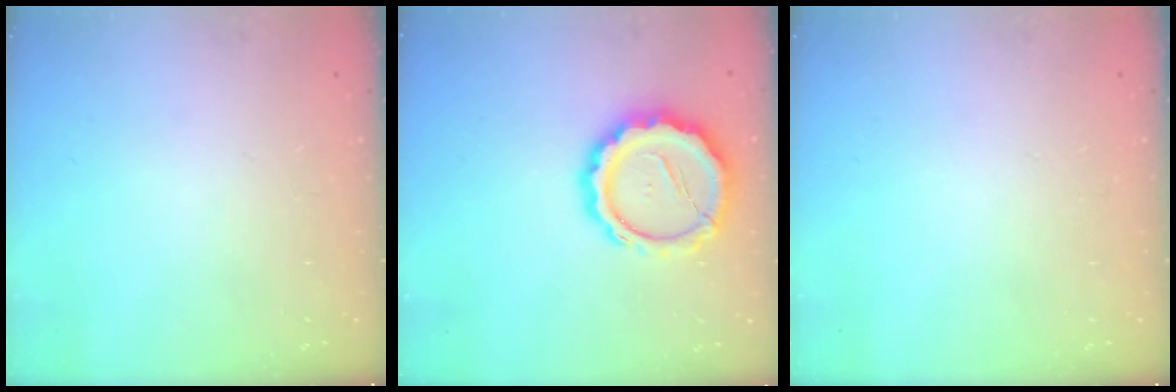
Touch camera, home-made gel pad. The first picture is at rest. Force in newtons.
{"total": 14.1, "press": 13.9, "slide": 2.6}
{"total": 0.0}